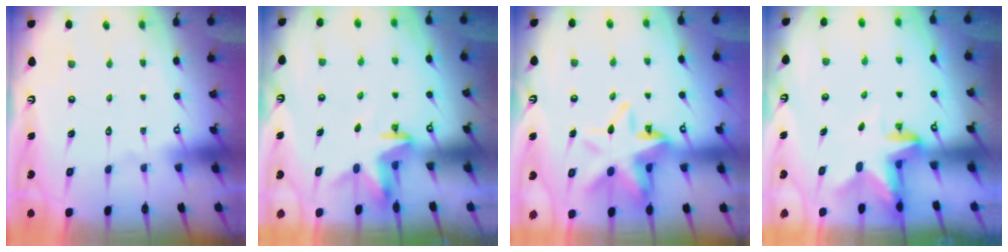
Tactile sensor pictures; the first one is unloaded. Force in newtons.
{"total": 3.2, "press": 3.2, "slide": 0.2}
{"total": 12.2, "press": 12.0, "slide": 2.3}
{"total": 2.7, "press": 2.6, "slide": 0.5}